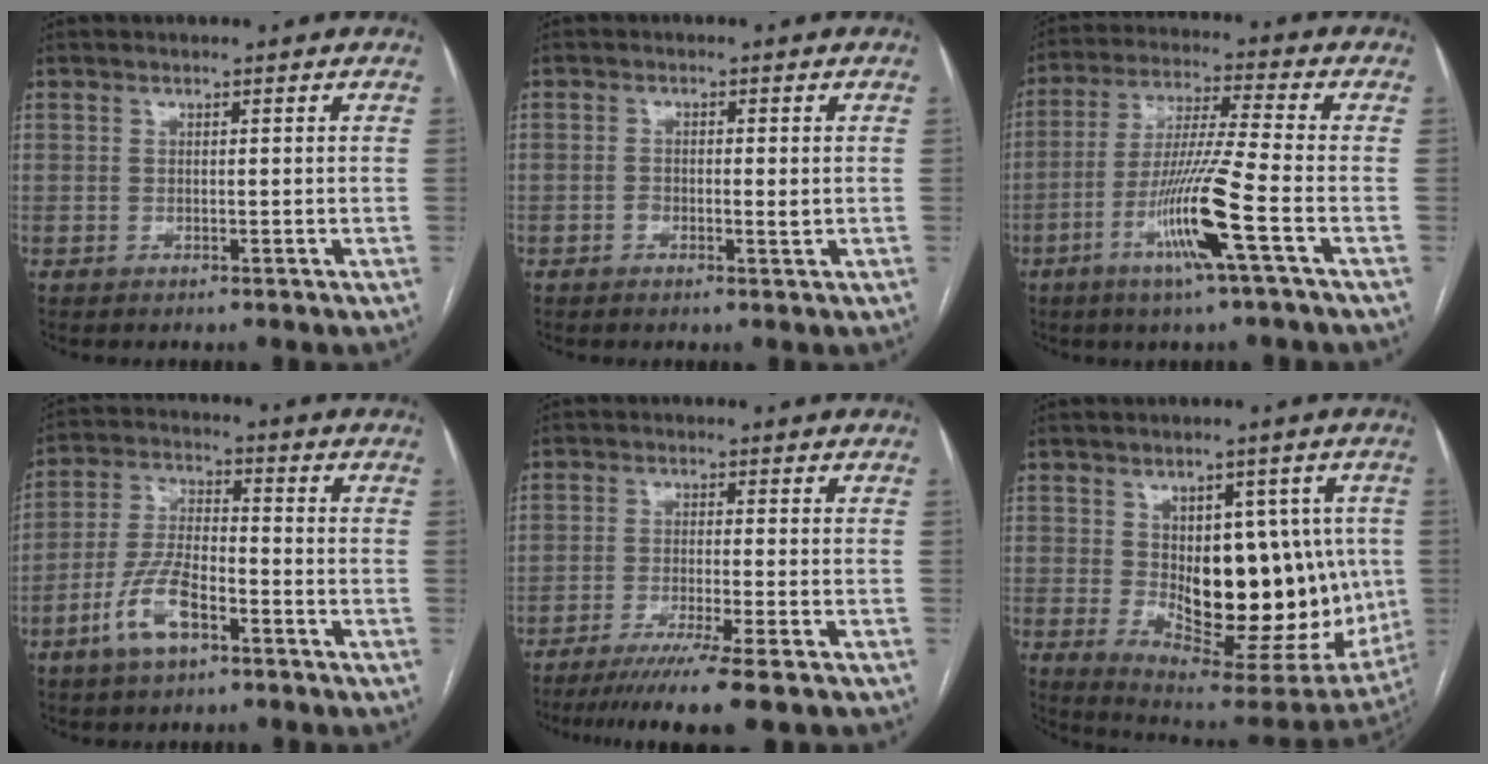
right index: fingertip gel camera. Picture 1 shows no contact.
{"total": 2.2, "force": [-0.4, 0.9, 1.9], "torque": [-0.031, 0.001, -0.005]}
{"total": 12.3, "force": [-5.0, -1.2, 11.2], "torque": [-0.221, -0.014, -0.099]}
{"total": 9.3, "force": [-4.7, 3.6, 7.1], "torque": [-0.161, 0.003, -0.088]}
{"total": 10.2, "force": [-7.7, -1.5, 6.4], "torque": [-0.085, -0.029, -0.119]}
{"total": 21.9, "force": [-0.5, 10.3, 19.3], "torque": [-0.256, -0.006, 0.023]}